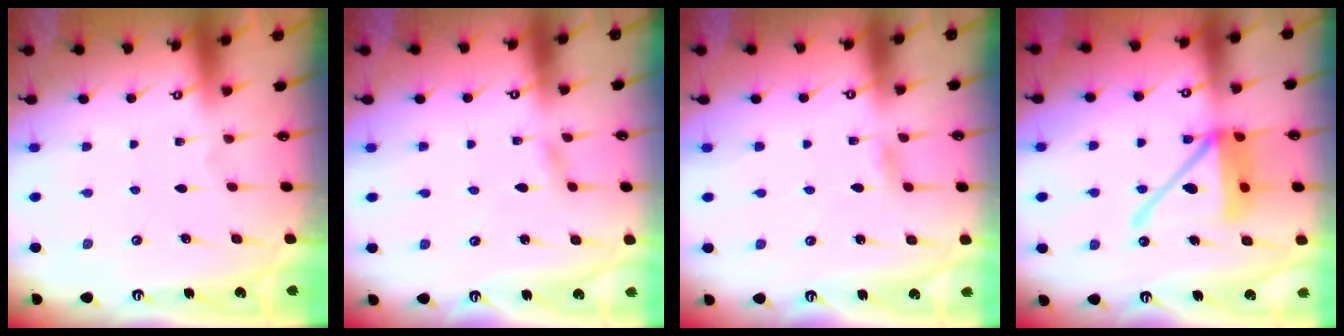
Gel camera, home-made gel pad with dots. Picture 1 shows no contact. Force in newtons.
{"total": 2.3, "press": 2.3, "slide": 0.2}
{"total": 3.1, "press": 3.1, "slide": 0.3}
{"total": 15.6, "press": 15.5, "slide": 2.0}